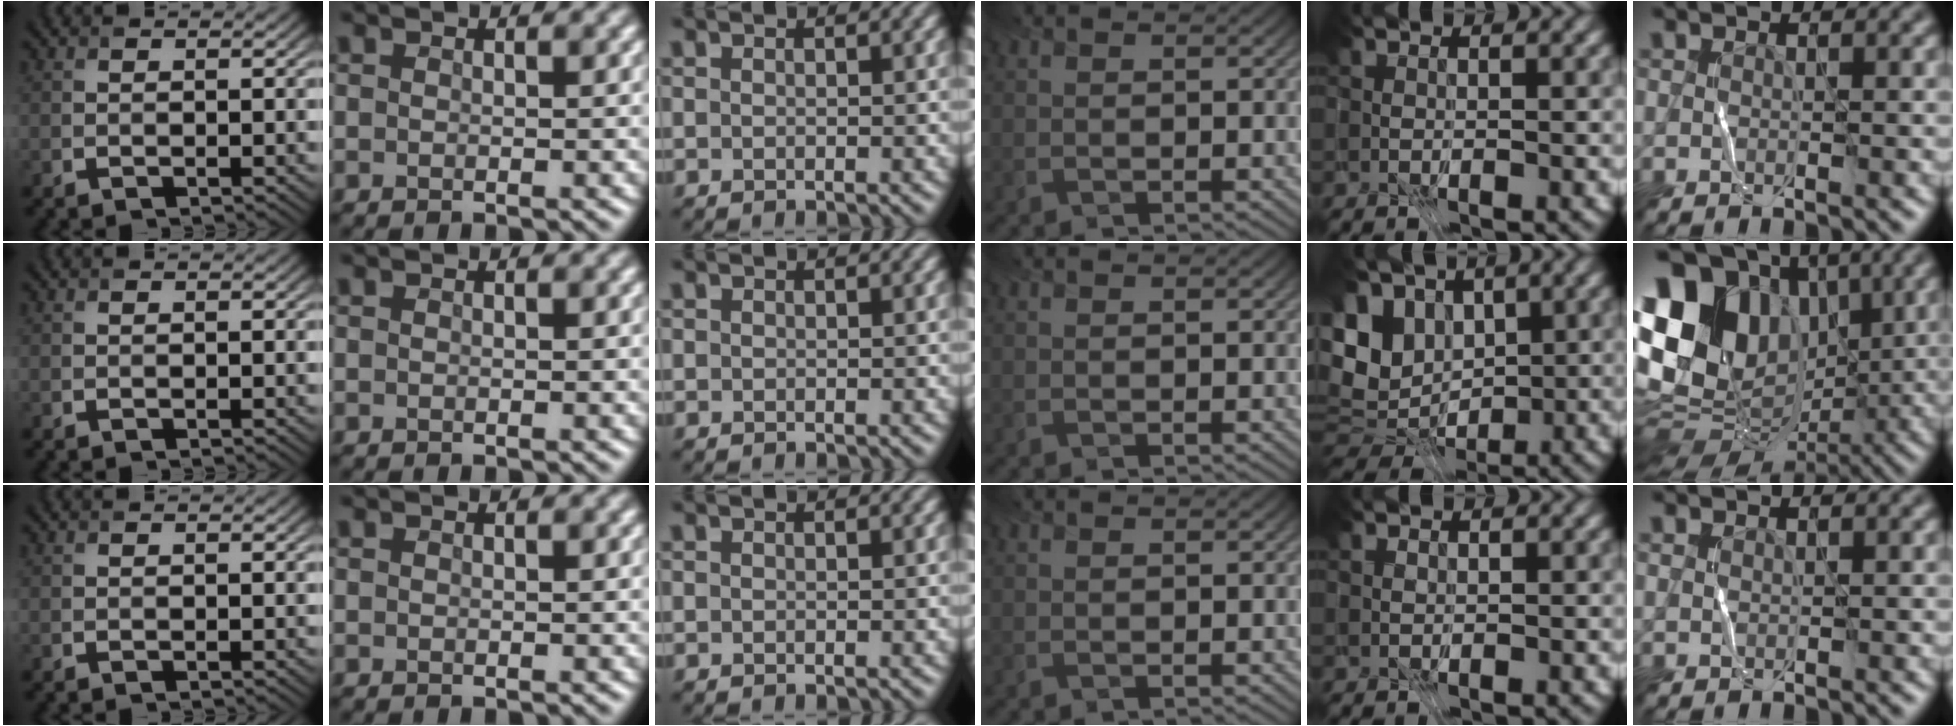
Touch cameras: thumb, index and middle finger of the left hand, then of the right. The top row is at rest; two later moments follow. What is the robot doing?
{"motion": "fold", "object": "file"}